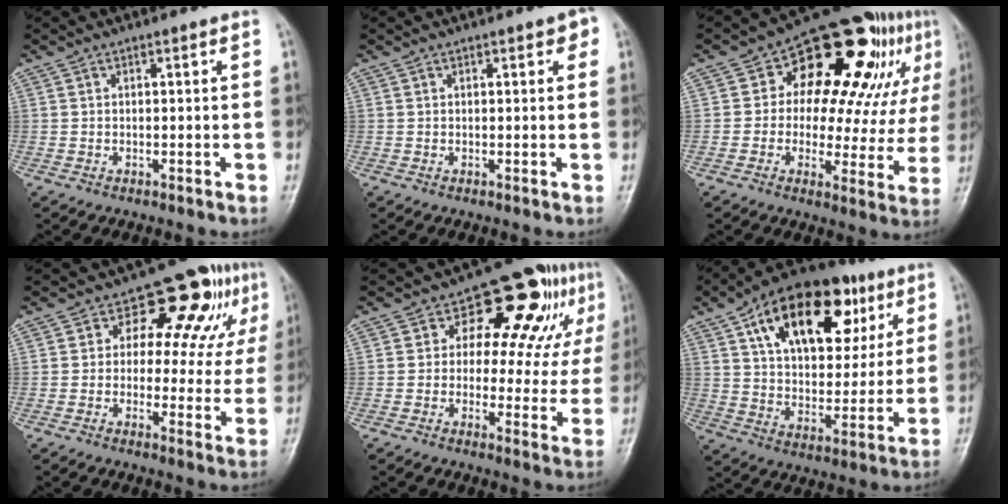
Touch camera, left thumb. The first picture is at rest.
{"total": 2.3, "force": [1.0, 1.1, 1.7], "torque": [-0.010, 0.001, 0.008]}
{"total": 22.7, "force": [8.6, 12.2, 17.1], "torque": [-0.172, 0.015, 0.117]}
{"total": 13.6, "force": [5.8, 7.9, 9.4], "torque": [-0.062, -0.001, 0.070]}
{"total": 15.8, "force": [6.6, 9.0, 11.3], "torque": [-0.082, -0.001, 0.082]}
{"total": 25.0, "force": [11.4, 13.8, 17.6], "torque": [-0.238, 0.002, 0.181]}